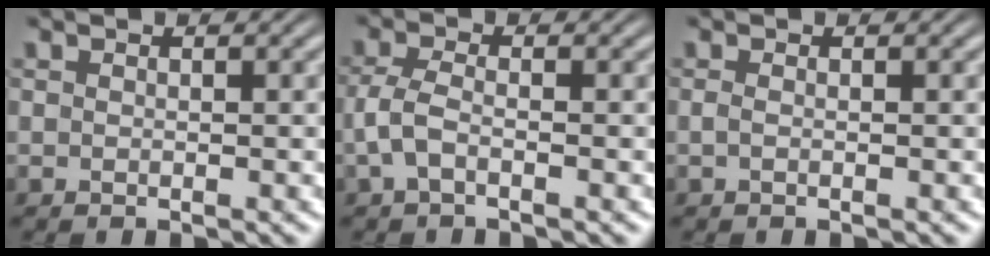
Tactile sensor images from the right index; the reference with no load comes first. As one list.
[{"total": 2.7, "force": [-1.1, 1.3, 2.1], "torque": [-0.059, -0.014, -0.013]}, {"total": 0.6, "force": [-0.4, -0.3, 0.4], "torque": [-0.011, -0.007, -0.002]}]